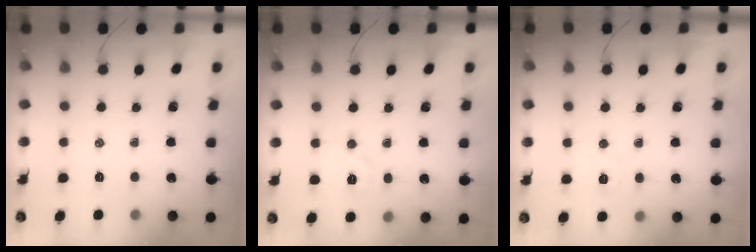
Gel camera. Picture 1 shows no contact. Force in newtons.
{"total": 6.5, "press": 6.4, "slide": 1.2}
{"total": 5.0, "press": 4.8, "slide": 1.2}